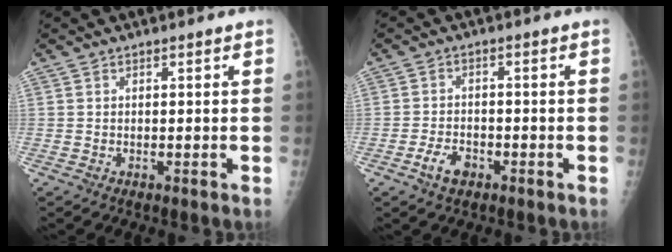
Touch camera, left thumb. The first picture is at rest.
{"total": 4.1, "force": [-2.2, 2.5, 2.4], "torque": [-0.039, 0.013, -0.039]}